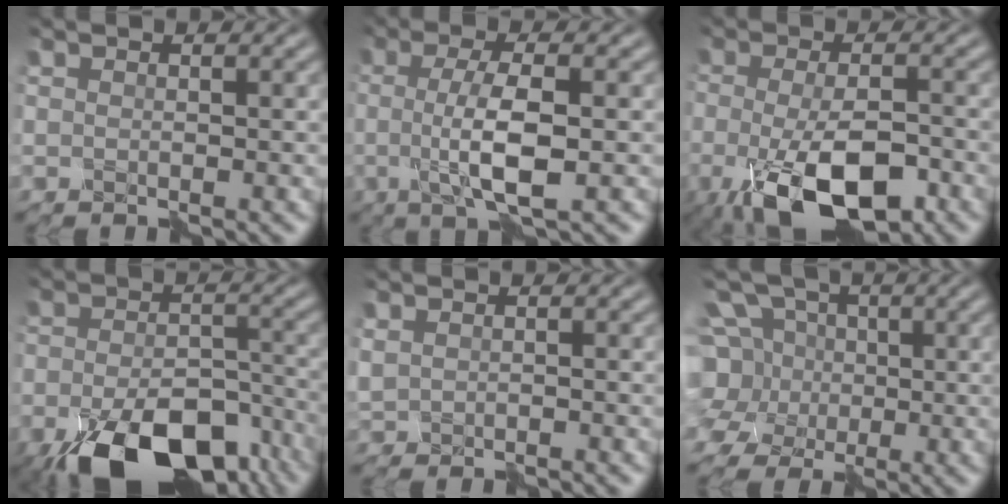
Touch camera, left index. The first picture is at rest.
{"total": 5.6, "force": [-1.0, 1.5, 5.2], "torque": [-0.095, -0.001, -0.021]}
{"total": 9.4, "force": [-4.4, 3.5, 7.6], "torque": [-0.137, -0.012, -0.077]}
{"total": 13.7, "force": [-8.3, 6.6, 8.6], "torque": [-0.160, -0.037, -0.127]}
{"total": 1.0, "force": [-0.2, 1.0, 0.3], "torque": [-0.008, -0.002, 0.001]}
{"total": 9.5, "force": [0.3, 8.6, 4.0], "torque": [-0.104, 0.037, -0.034]}